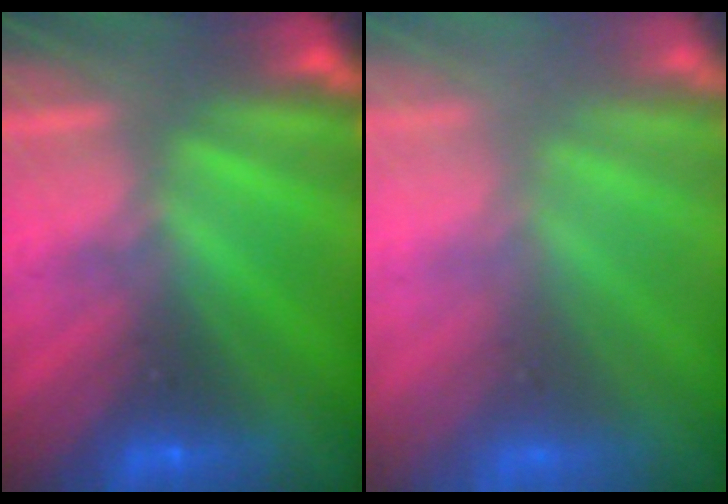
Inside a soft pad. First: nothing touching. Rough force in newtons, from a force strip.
{"total": 11.8}